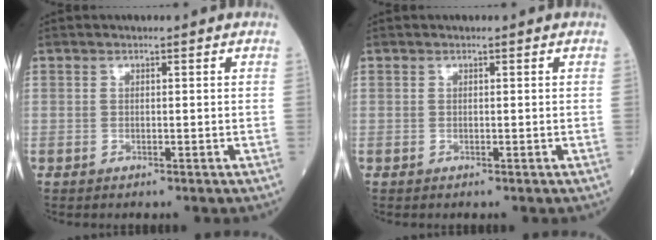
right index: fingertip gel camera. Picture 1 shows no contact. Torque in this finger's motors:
{"motor_torque": [0.13, 0.08, 0.00, -0.01]}